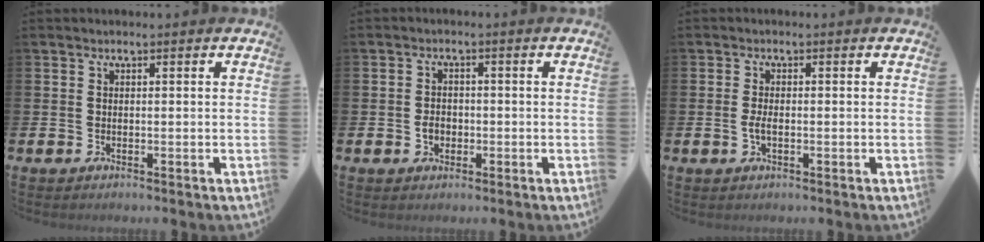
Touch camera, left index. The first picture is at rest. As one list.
[{"total": 2.1, "force": [-0.5, 1.7, 1.2], "torque": [-0.010, 0.000, -0.015]}, {"total": 1.8, "force": [-0.3, 0.8, 1.6], "torque": [-0.025, -0.001, -0.008]}]